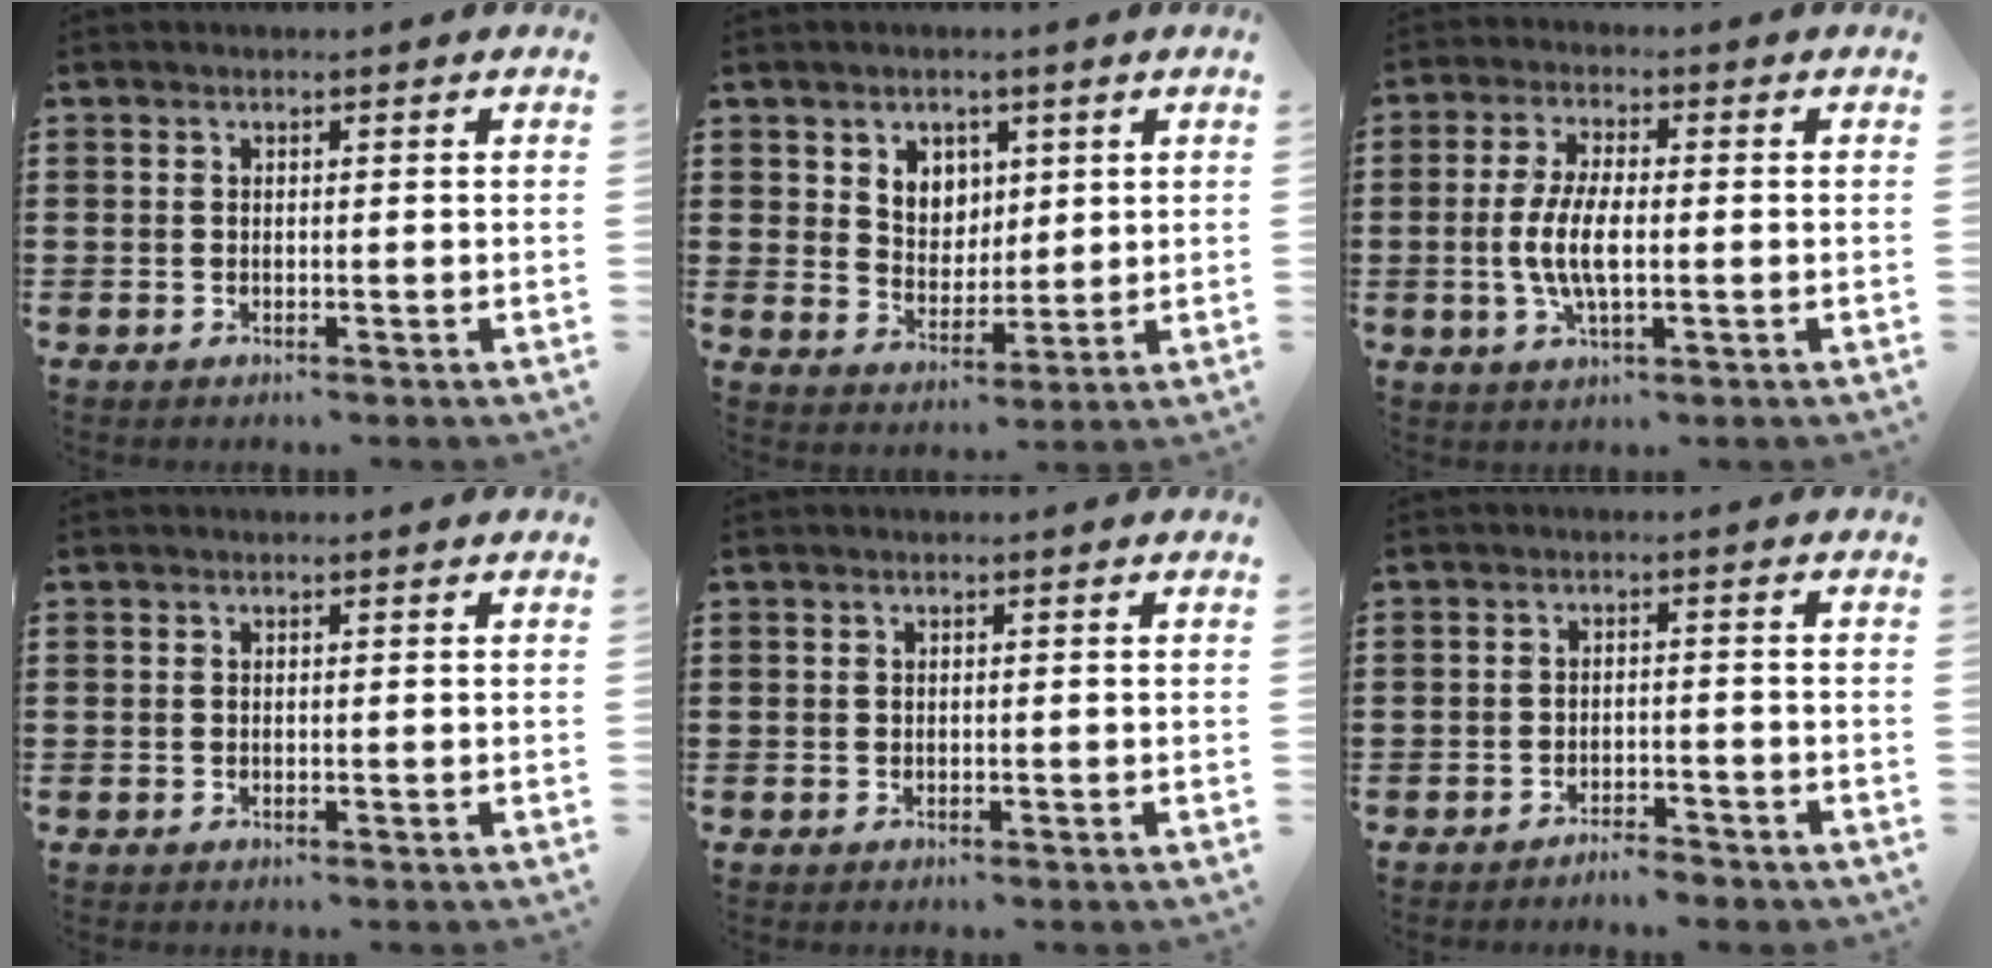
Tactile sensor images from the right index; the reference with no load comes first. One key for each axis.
{"total": 4.7, "fx": 2.6, "fy": 3.8, "fz": 0.8, "tx": -0.029, "ty": 0.004, "tz": 0.044}
{"total": 6.5, "fx": -0.9, "fy": 2.2, "fz": 6.1, "tx": -0.134, "ty": -0.006, "tz": -0.023}
{"total": 0.0}
{"total": 0.0}
{"total": 2.5, "fx": -2.4, "fy": 0.3, "fz": 0.3, "tx": -0.011, "ty": 0.001, "tz": -0.051}